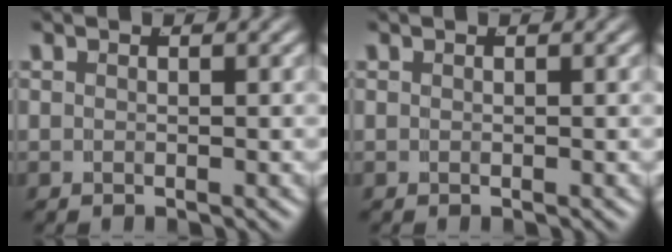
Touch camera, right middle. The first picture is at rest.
{"total": 0.0}